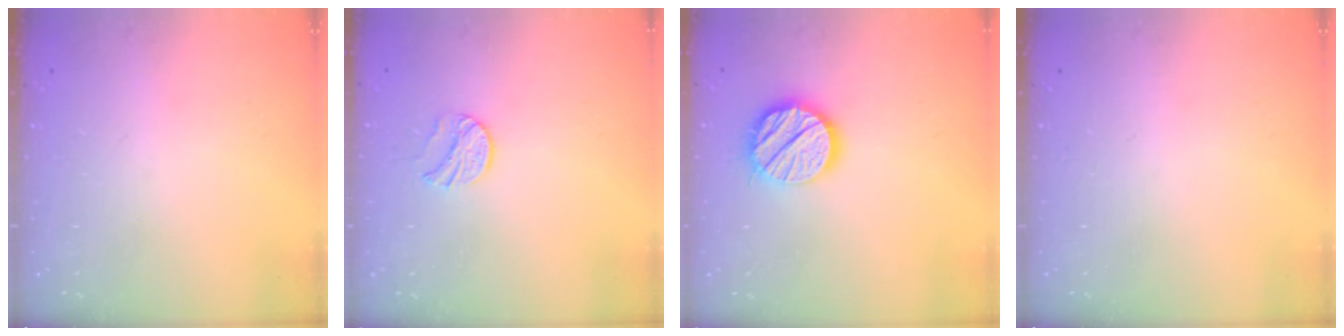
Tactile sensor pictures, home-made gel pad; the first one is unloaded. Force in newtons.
{"total": 8.6, "press": 8.6, "slide": 0.4}
{"total": 14.3, "press": 14.2, "slide": 2.0}
{"total": 0.0}